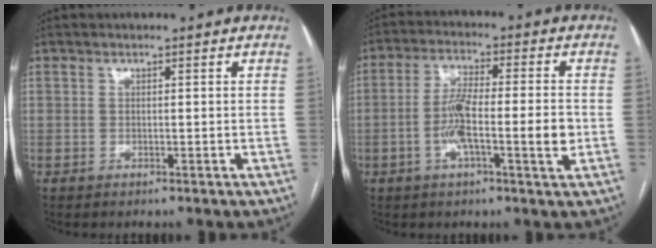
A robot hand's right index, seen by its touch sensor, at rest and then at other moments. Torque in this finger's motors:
{"motor_torque": [1.11, -0.08, 0.64, 0.17]}